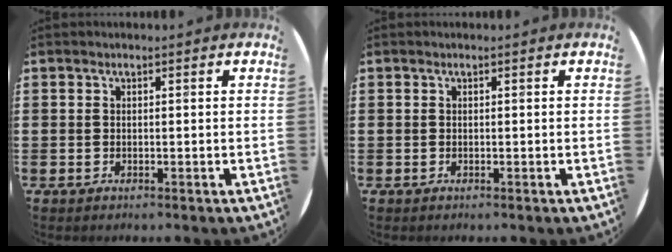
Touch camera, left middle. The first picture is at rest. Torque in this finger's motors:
{"motor_torque": [0.00, 0.00, 0.00, -0.01]}